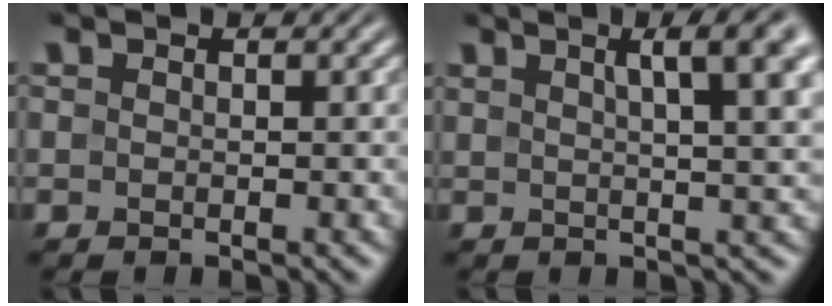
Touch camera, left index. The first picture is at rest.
{"total": 7.4, "force": [3.2, 2.4, 6.2], "torque": [-0.042, 0.025, 0.034]}